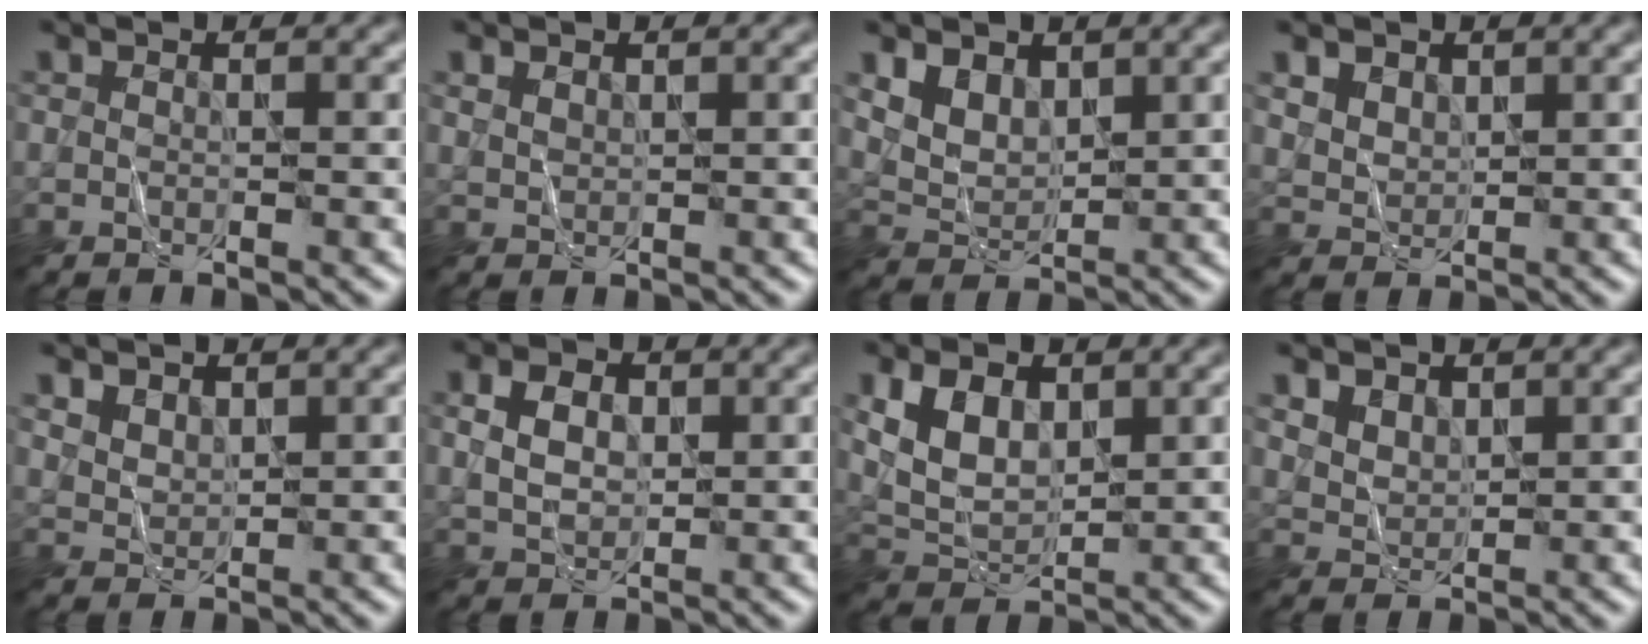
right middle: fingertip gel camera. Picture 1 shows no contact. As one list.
[{"total": 1.2, "force": [0.8, 0.8, 0.6], "torque": [-0.013, 0.002, 0.019]}, {"total": 3.2, "force": [1.7, 2.1, 1.7], "torque": [-0.042, -0.008, 0.035]}, {"total": 3.5, "force": [2.1, 2.3, 1.6], "torque": [-0.047, 0.006, 0.044]}, {"total": 2.1, "force": [1.4, 1.3, 0.8], "torque": [-0.024, -0.005, 0.035]}, {"total": 3.4, "force": [0.8, 2.4, 2.3], "torque": [-0.045, 0.004, 0.013]}, {"total": 4.7, "force": [1.6, 2.9, 3.3], "torque": [-0.072, -0.002, 0.031]}, {"total": 2.7, "force": [1.7, 1.7, 1.2], "torque": [-0.032, -0.003, 0.042]}]